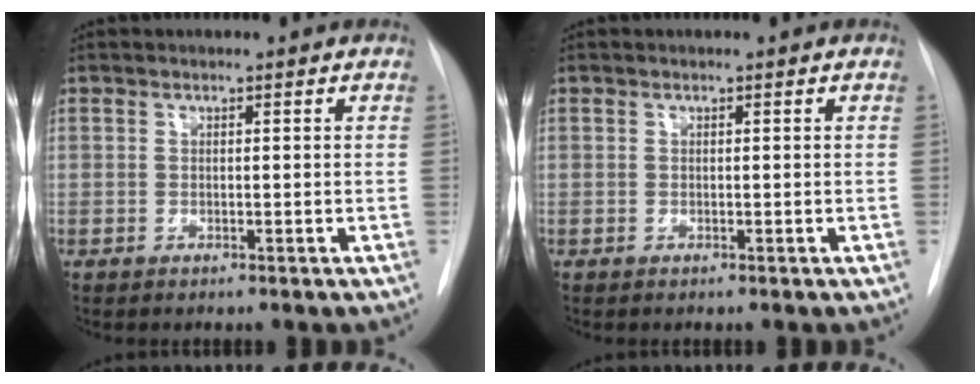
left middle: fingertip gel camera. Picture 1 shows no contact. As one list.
[{"total": 0.0}]